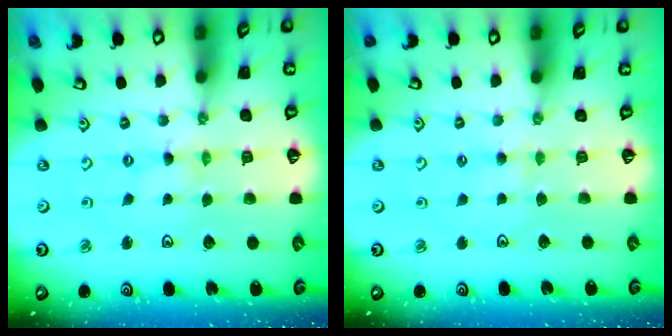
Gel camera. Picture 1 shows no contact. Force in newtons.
{"total": 2.6, "press": 2.6, "slide": 0.5}